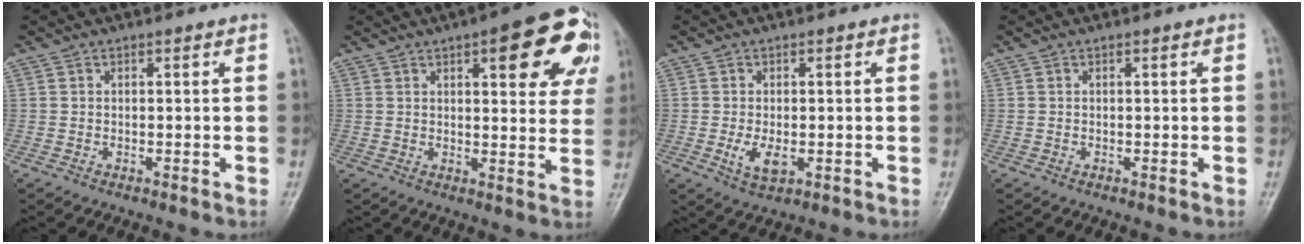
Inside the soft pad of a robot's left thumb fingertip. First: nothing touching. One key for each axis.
{"total": 16.3, "fx": 6.7, "fy": 5.7, "fz": 13.7, "tx": -0.131, "ty": -0.010, "tz": 0.073}
{"total": 4.9, "fx": -1.0, "fy": 2.4, "fz": 4.2, "tx": -0.075, "ty": 0.000, "tz": -0.013}
{"total": 0.6, "fx": 0.0, "fy": 0.1, "fz": 0.5, "tx": -0.011, "ty": 0.000, "tz": 0.001}